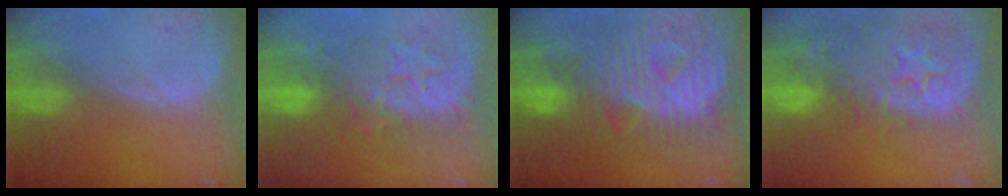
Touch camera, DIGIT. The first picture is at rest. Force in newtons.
{"total": 8.4, "press": 8.2, "slide": 2.0}
{"total": 12.7, "press": 12.7, "slide": 1.3}
{"total": 14.1, "press": 11.4, "slide": 8.4}